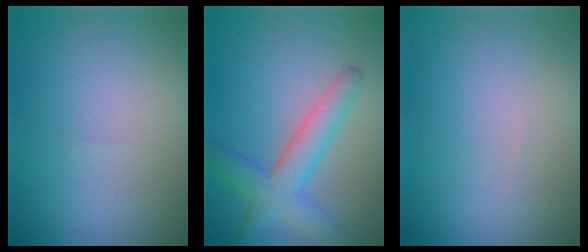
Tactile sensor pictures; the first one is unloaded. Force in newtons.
{"total": 4.5, "press": 4.5, "slide": 0.2}
{"total": 0.0}